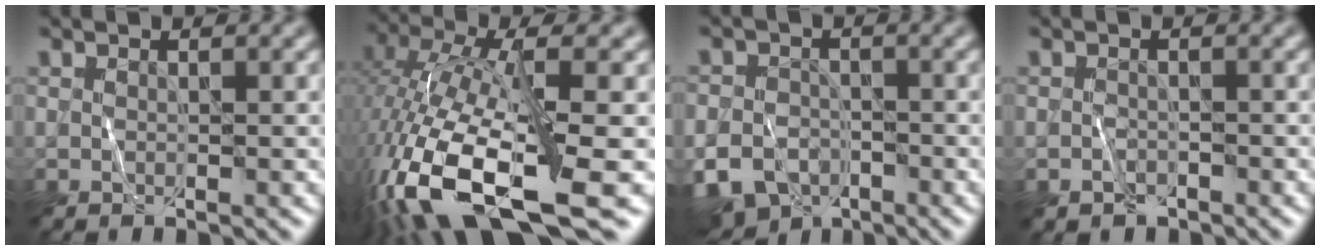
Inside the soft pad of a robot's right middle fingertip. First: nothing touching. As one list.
[{"total": 15.9, "force": [-6.0, 5.8, 13.6], "torque": [-0.301, -0.021, -0.103]}, {"total": 7.8, "force": [-4.5, 5.4, 3.3], "torque": [-0.049, -0.022, -0.088]}, {"total": 1.2, "force": [-0.8, 0.8, 0.3], "torque": [-0.004, -0.001, -0.015]}]